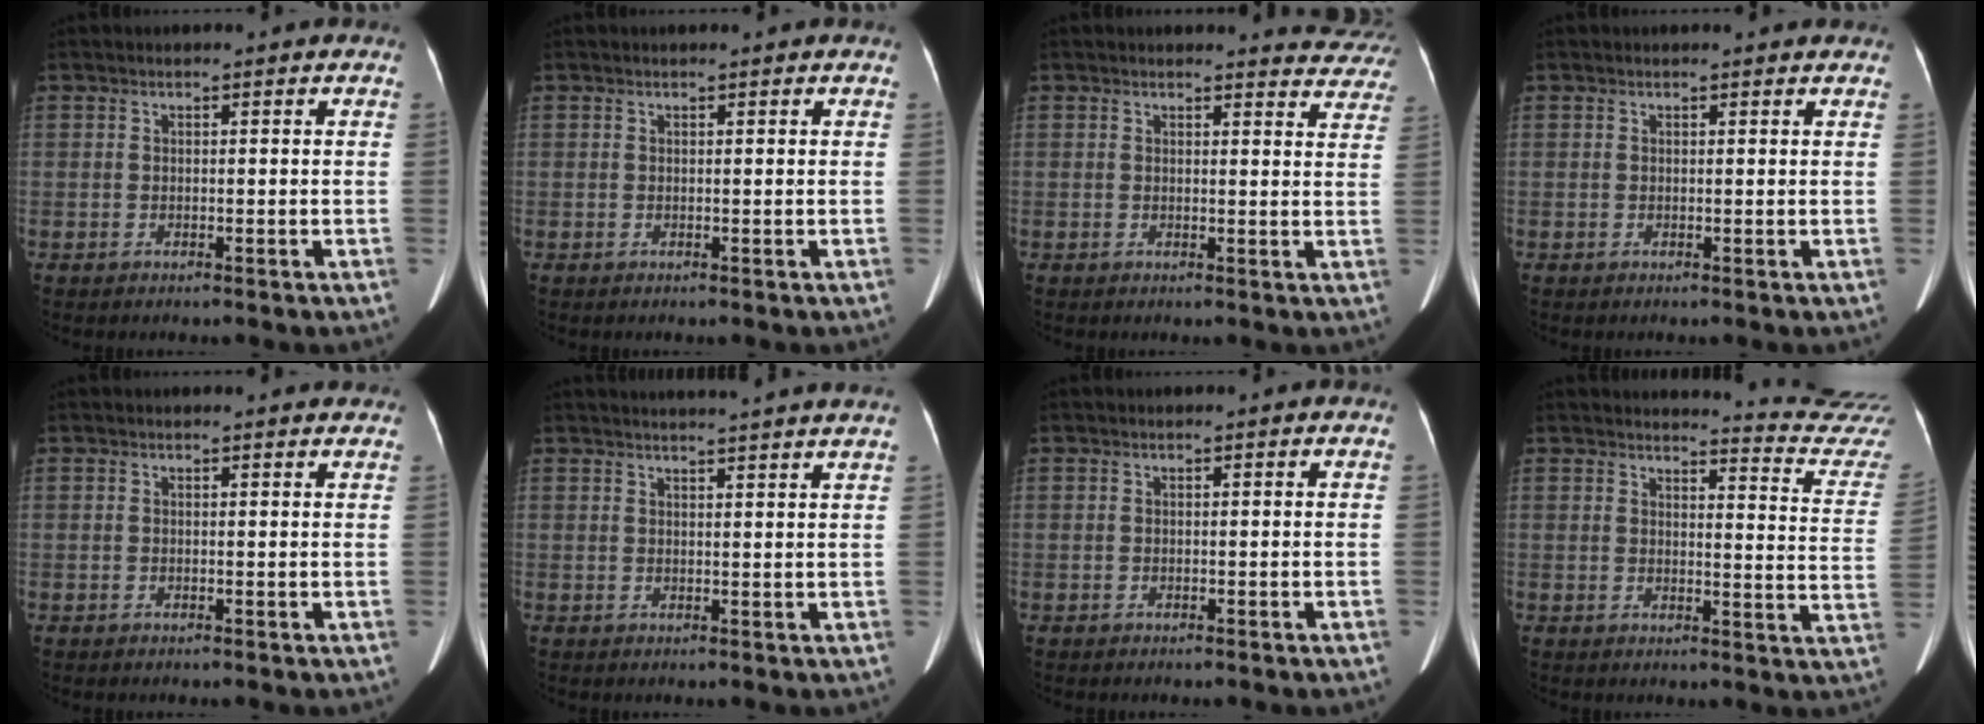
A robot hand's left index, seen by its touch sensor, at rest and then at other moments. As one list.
[{"total": 0.8, "force": [0.8, 0.0, 0.2], "torque": [-0.007, 0.003, 0.011]}, {"total": 7.5, "force": [7.3, 1.6, 0.2], "torque": [0.027, -0.026, 0.047]}, {"total": 2.2, "force": [2.1, 0.4, 0.4], "torque": [-0.011, 0.004, 0.016]}, {"total": 2.8, "force": [2.7, 0.6, 0.6], "torque": [-0.010, 0.003, 0.020]}, {"total": 11.6, "force": [10.8, -1.0, 4.2], "torque": [-0.059, -0.004, 0.119]}, {"total": 0.0}, {"total": 14.8, "force": [14.8, -1.2, 0.6], "torque": [0.010, -0.141, 0.134]}]